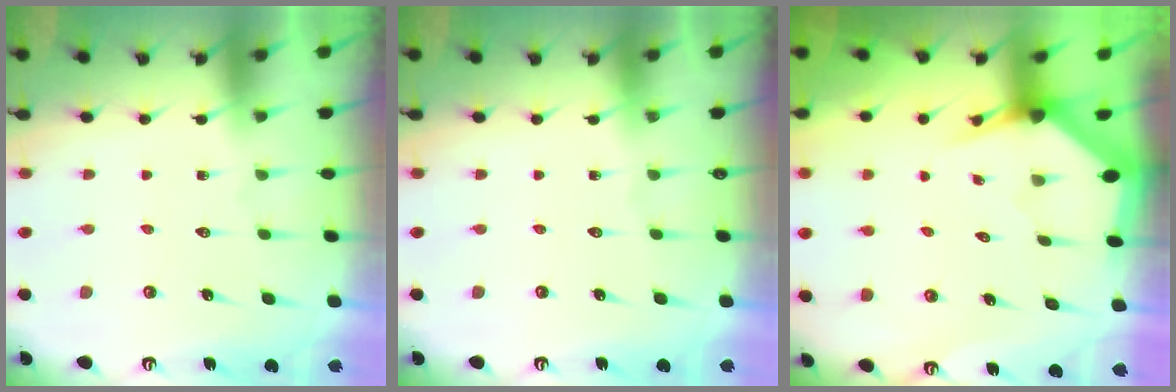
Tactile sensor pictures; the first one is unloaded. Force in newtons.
{"total": 0.0}
{"total": 3.0, "press": 3.0, "slide": 0.2}